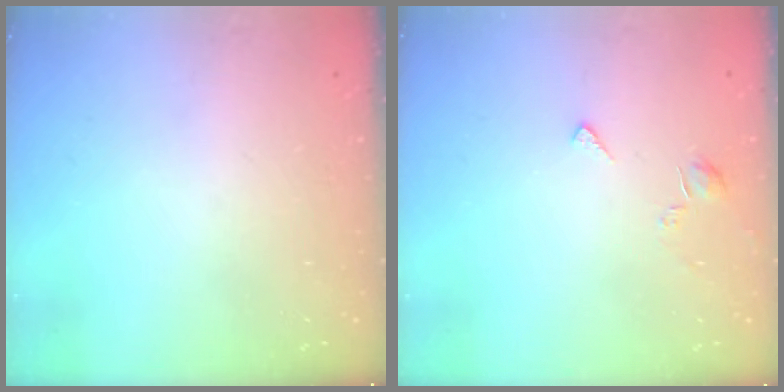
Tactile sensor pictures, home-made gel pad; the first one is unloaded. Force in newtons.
{"total": 3.0, "press": 3.0, "slide": 0.2}